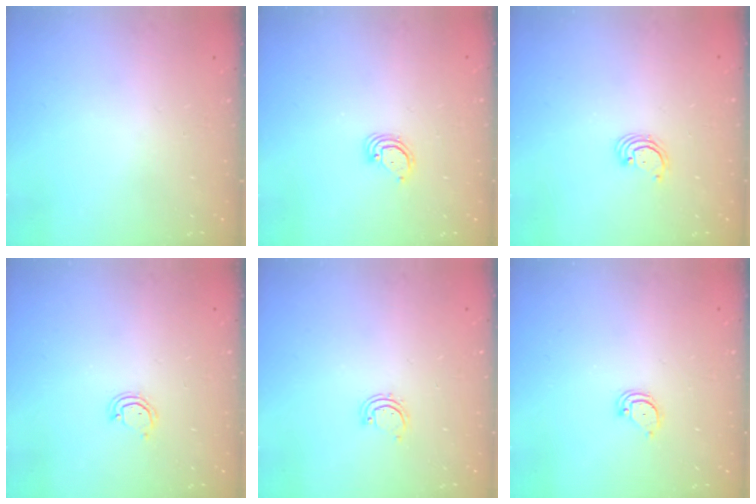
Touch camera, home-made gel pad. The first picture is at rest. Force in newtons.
{"total": 2.9, "press": 2.9, "slide": 0.2}
{"total": 2.6, "press": 2.6, "slide": 0.3}
{"total": 4.0, "press": 4.0, "slide": 0.3}
{"total": 2.9, "press": 2.9, "slide": 0.3}
{"total": 2.4, "press": 2.4, "slide": 0.2}